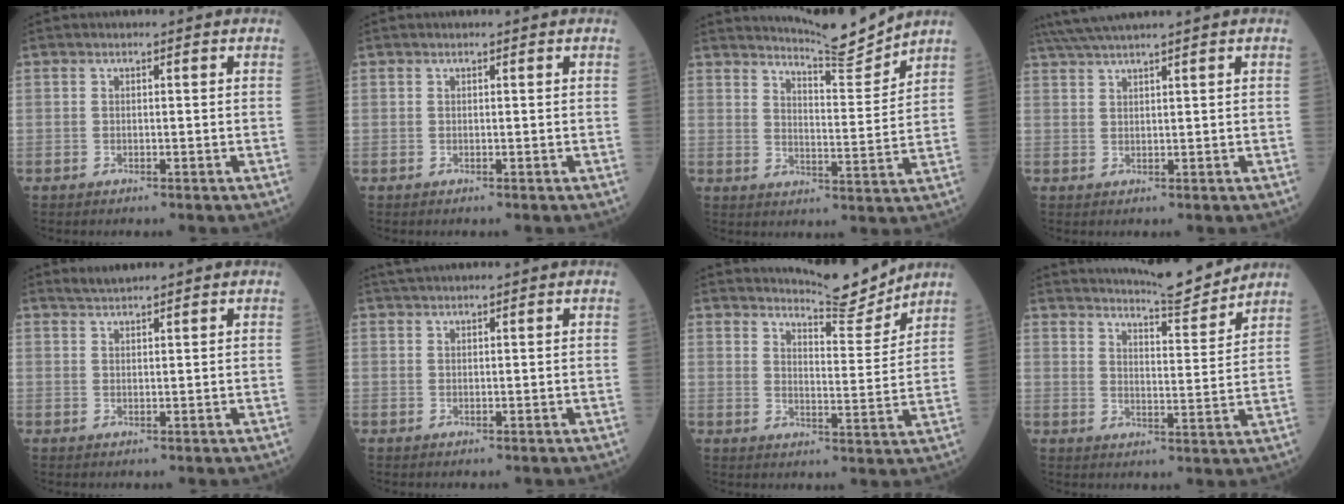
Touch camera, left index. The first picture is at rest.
{"total": 0.0}
{"total": 7.8, "force": [7.7, -1.3, 0.2], "torque": [-0.023, -0.032, 0.123]}
{"total": 5.7, "force": [4.8, -1.3, 2.7], "torque": [-0.052, 0.024, 0.094]}
{"total": 1.9, "force": [1.8, -0.3, 0.2], "torque": [-0.008, 0.012, 0.042]}
{"total": 2.4, "force": [2.2, -0.3, 0.9], "torque": [-0.012, 0.023, 0.045]}
{"total": 7.6, "force": [7.6, 0.0, 0.5], "torque": [-0.021, -0.025, 0.112]}
{"total": 9.9, "force": [9.6, -0.5, 2.2], "torque": [-0.044, -0.013, 0.141]}